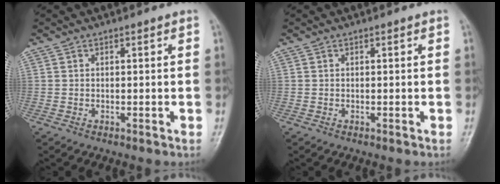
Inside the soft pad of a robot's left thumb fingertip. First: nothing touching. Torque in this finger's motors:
{"motor_torque": [-0.29, -0.26, 0.18, 0.33, -0.06]}